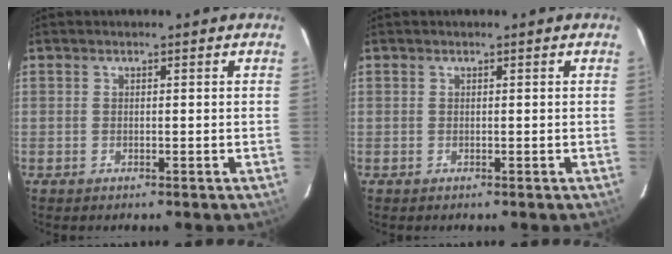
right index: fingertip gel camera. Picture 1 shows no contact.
{"total": 0.0}